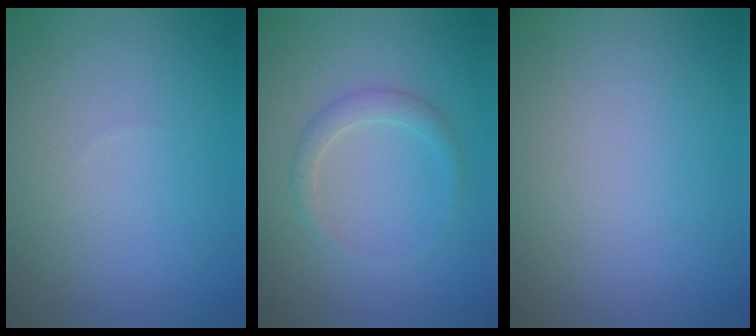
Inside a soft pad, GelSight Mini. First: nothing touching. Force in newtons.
{"total": 1.7, "press": 1.7, "slide": 0.0}
{"total": 0.0}